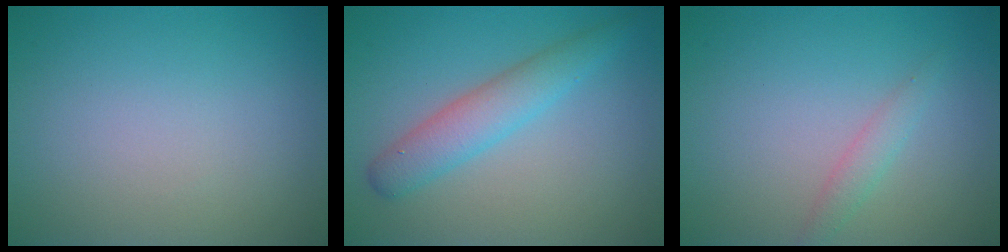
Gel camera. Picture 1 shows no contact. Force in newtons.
{"total": 3.5, "press": 3.5, "slide": 0.2}
{"total": 1.3, "press": 1.3, "slide": 0.0}